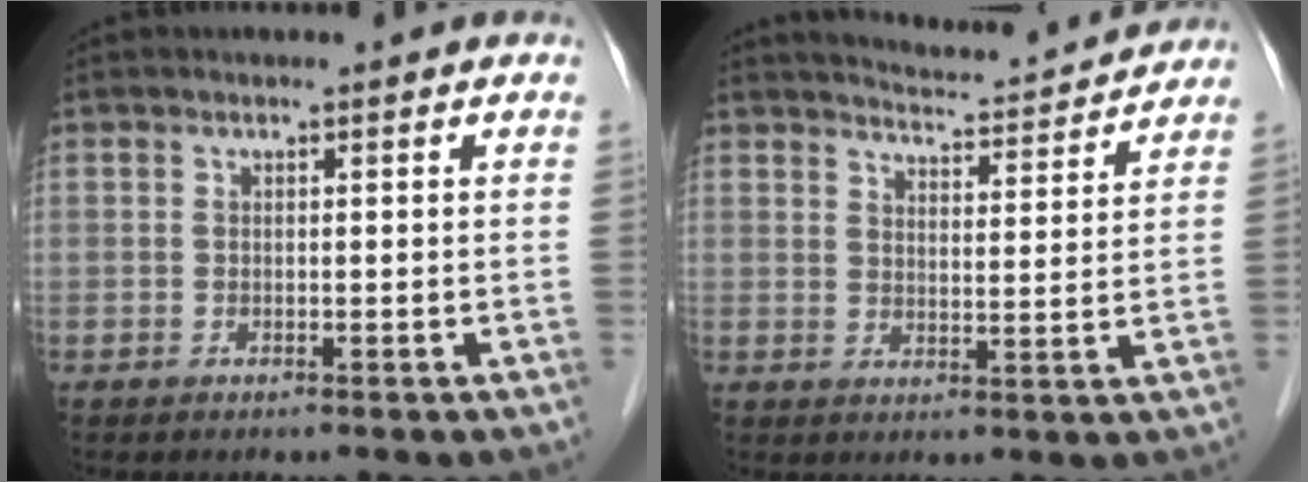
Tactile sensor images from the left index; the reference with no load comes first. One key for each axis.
{"total": 10.2, "fx": 10.0, "fy": 0.7, "fz": 2.0, "tx": -0.037, "ty": 0.005, "tz": 0.134}